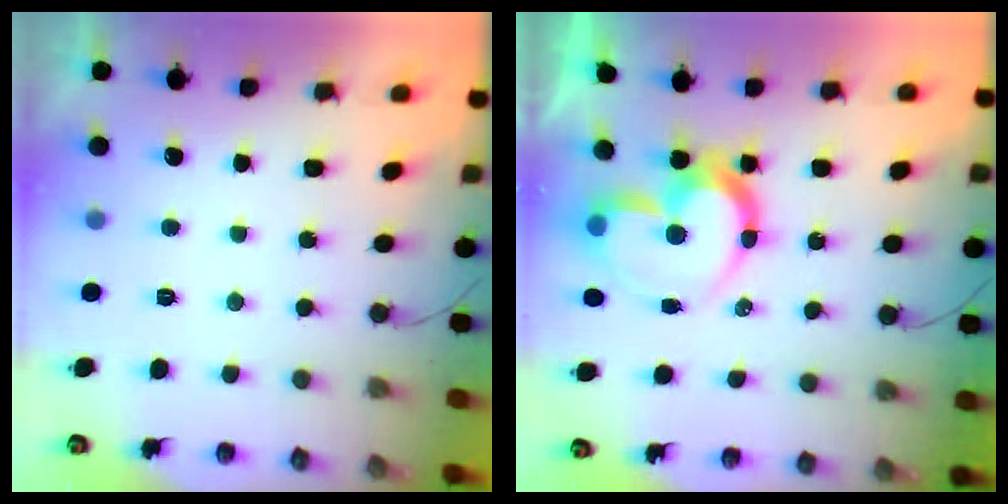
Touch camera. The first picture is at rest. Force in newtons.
{"total": 15.8, "press": 15.7, "slide": 1.3}